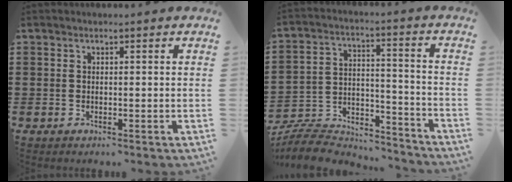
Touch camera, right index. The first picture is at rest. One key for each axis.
{"total": 8.4, "fx": -7.9, "fy": 2.3, "fz": 1.9, "tx": -0.046, "ty": 0.013, "tz": -0.158}